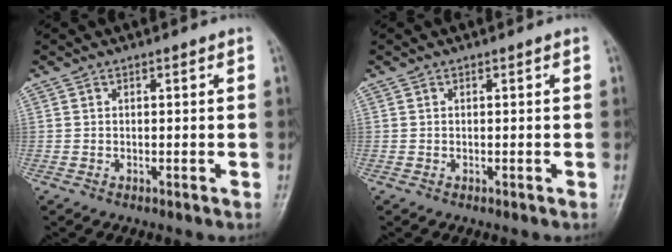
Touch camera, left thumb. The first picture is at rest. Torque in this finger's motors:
{"motor_torque": [0.01, 0.01, 0.00, 0.00, 0.00]}